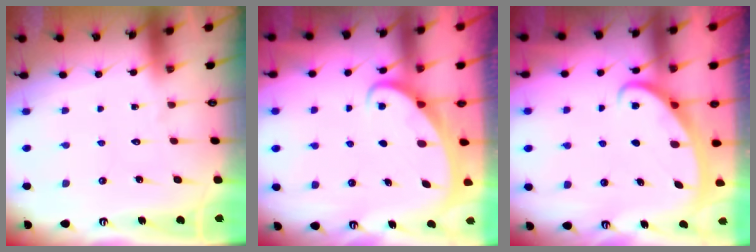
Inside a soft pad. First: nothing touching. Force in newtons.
{"total": 2.2, "press": 2.2, "slide": 0.0}
{"total": 2.4, "press": 2.4, "slide": 0.4}